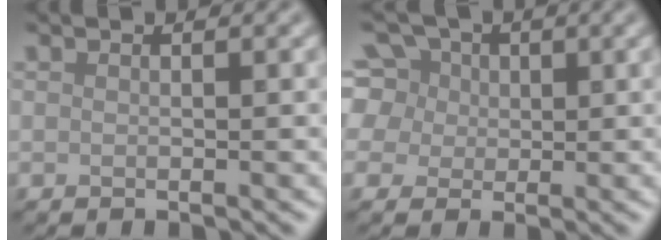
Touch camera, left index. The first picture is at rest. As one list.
[{"total": 8.4, "force": [3.4, 6.8, 3.4], "torque": [-0.079, 0.035, 0.040]}]